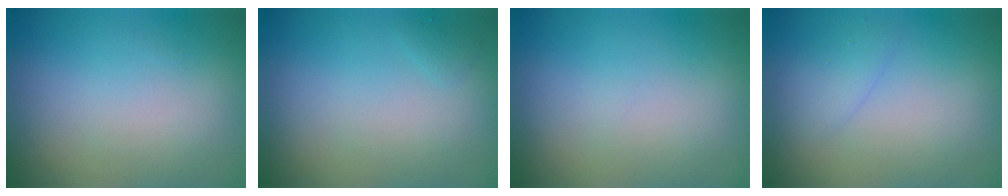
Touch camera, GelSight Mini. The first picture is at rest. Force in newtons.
{"total": 0.5, "press": 0.5, "slide": 0.1}
{"total": 0.0}
{"total": 1.3, "press": 1.3, "slide": 0.1}